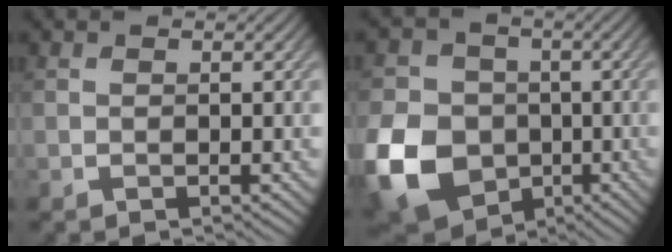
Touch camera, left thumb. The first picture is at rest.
{"total": 14.5, "force": [-4.3, 11.7, 7.4], "torque": [-0.218, -0.042, -0.082]}